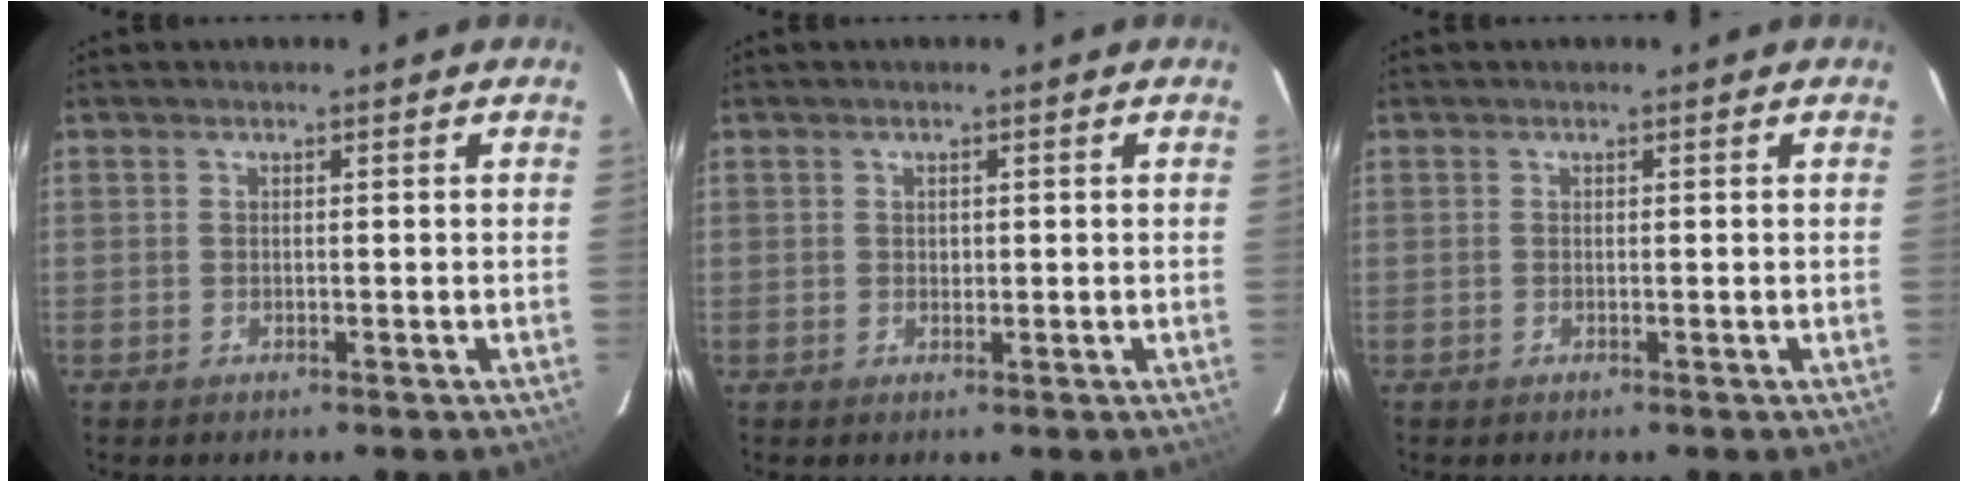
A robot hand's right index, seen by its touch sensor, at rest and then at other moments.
{"total": 0.8, "force": [0.3, 0.7, 0.2], "torque": [-0.002, 0.003, 0.006]}
{"total": 0.0}